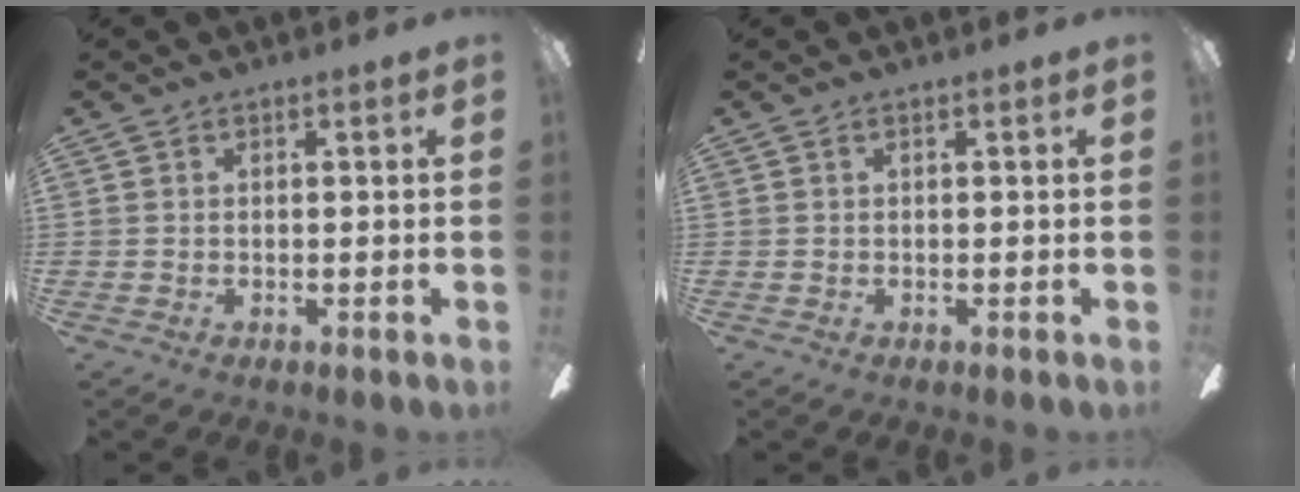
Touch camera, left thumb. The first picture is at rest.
{"total": 0.0}